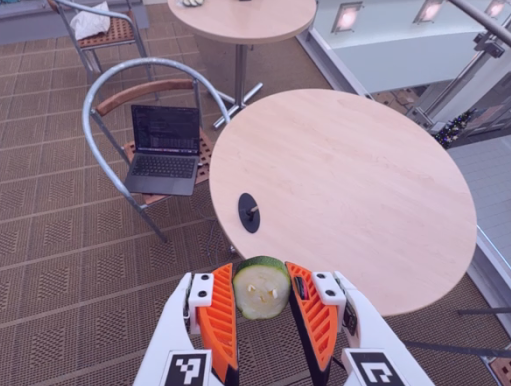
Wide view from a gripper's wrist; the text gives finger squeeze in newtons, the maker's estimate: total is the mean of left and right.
{"total": 8.7, "left": 8.4, "right": 8.9}